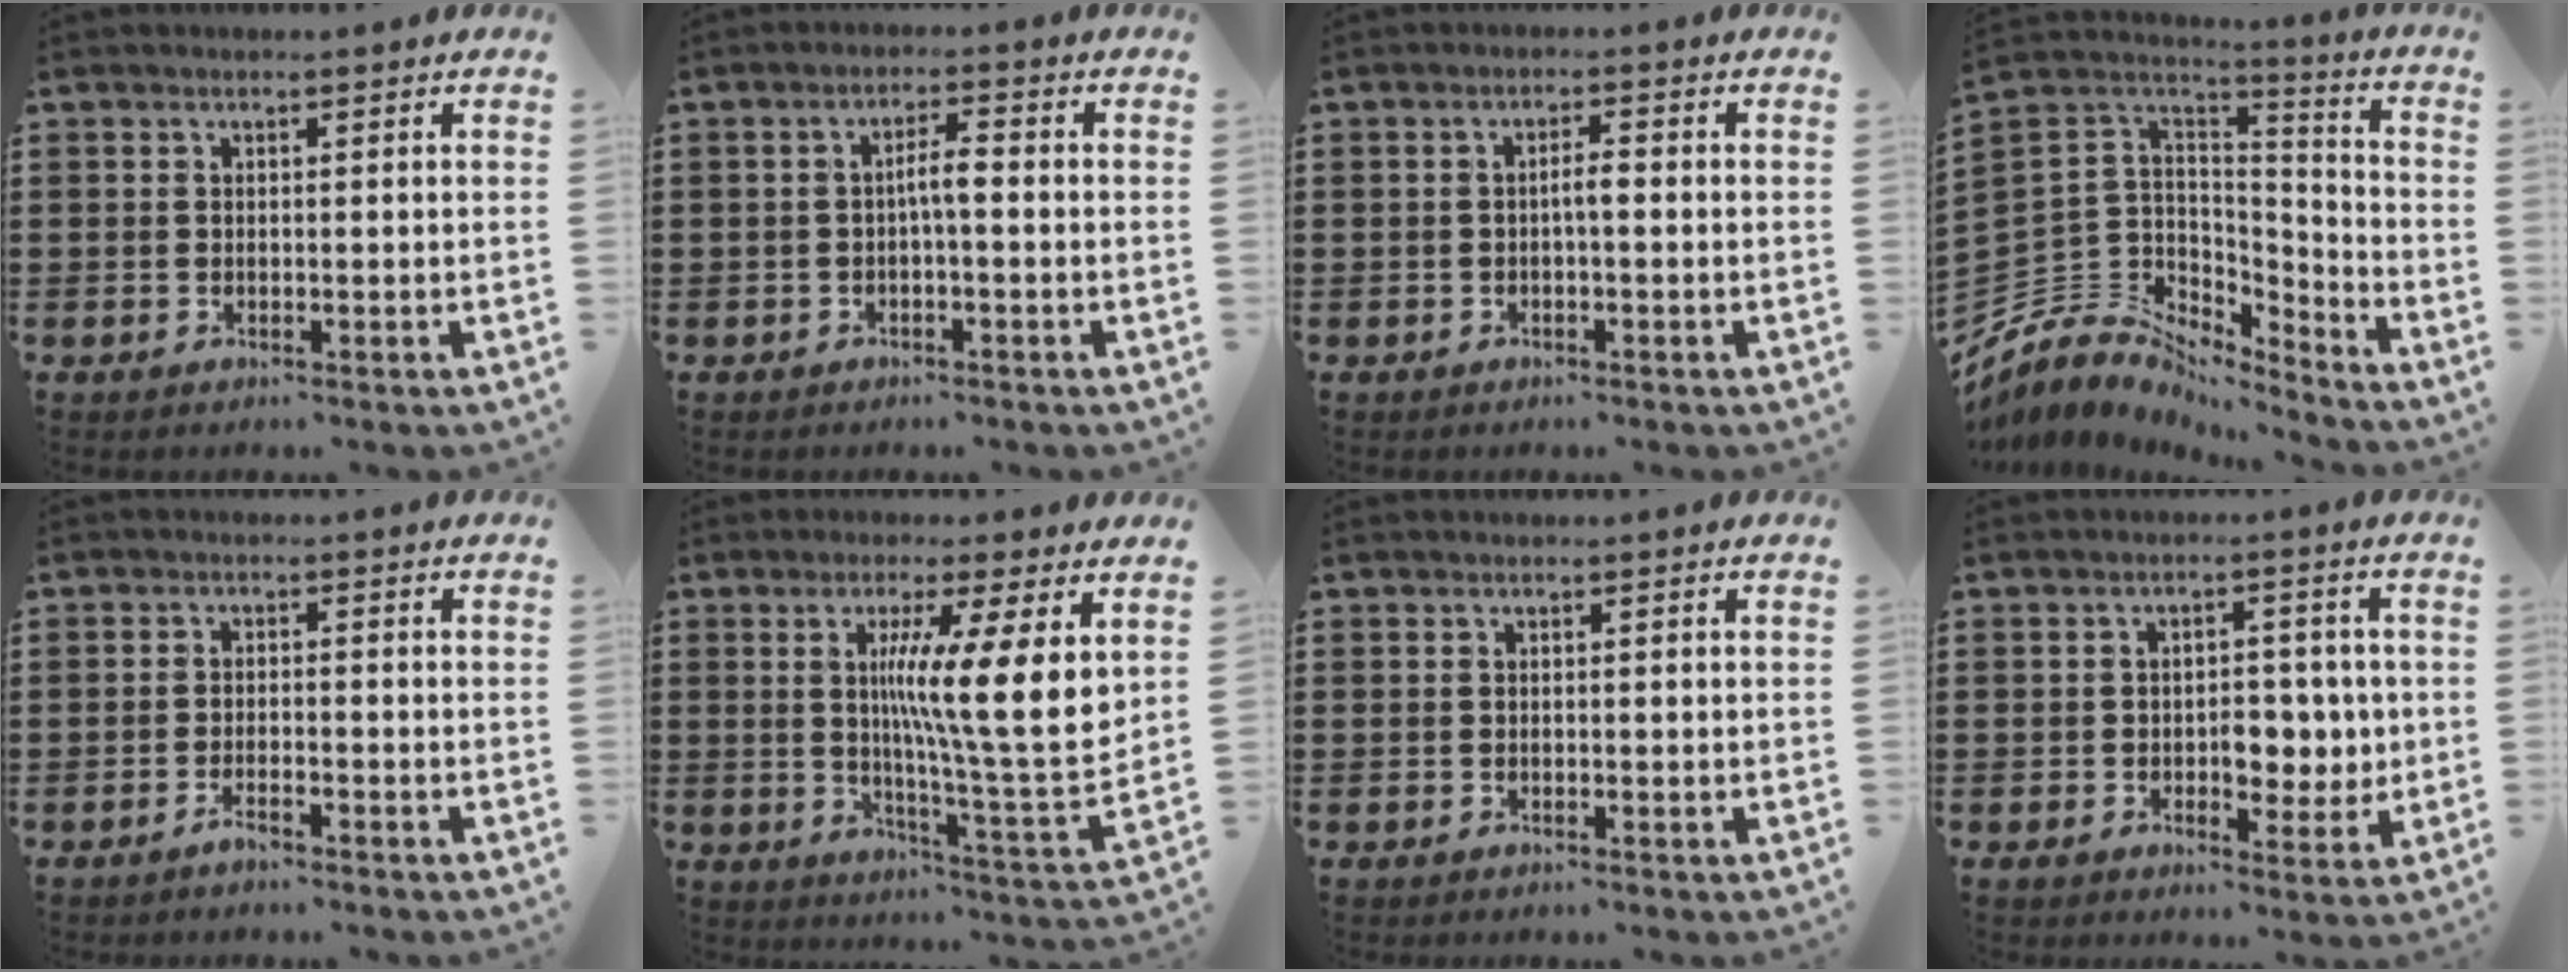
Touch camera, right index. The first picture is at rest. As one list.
[{"total": 3.1, "force": [-0.5, 0.6, 3.0], "torque": [-0.055, 0.004, -0.012]}, {"total": 2.0, "force": [-0.4, 0.4, 1.9], "torque": [-0.036, 0.002, -0.009]}, {"total": 6.5, "force": [-3.6, 5.3, 1.0], "torque": [-0.059, -0.017, -0.073]}, {"total": 1.8, "force": [-1.6, 0.1, 0.9], "torque": [-0.017, 0.000, -0.029]}, {"total": 11.4, "force": [3.7, 0.2, 10.7], "torque": [-0.182, -0.025, 0.054]}, {"total": 0.0}, {"total": 5.8, "force": [-0.6, 3.8, 4.4], "torque": [-0.055, -0.004, -0.019]}]